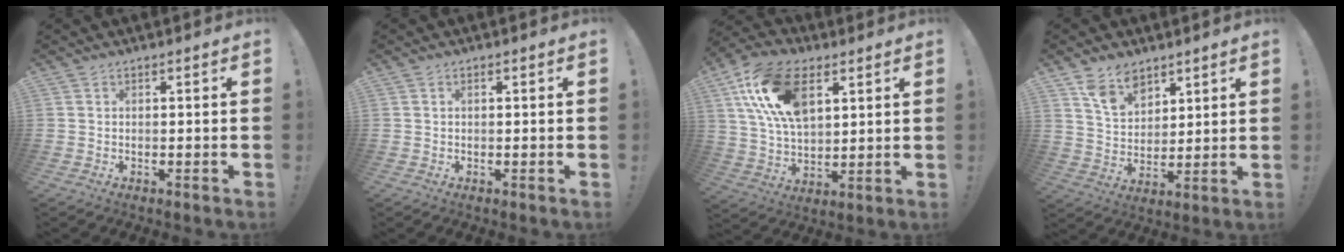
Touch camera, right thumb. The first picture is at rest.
{"total": 0.6, "force": [0.1, 0.3, 0.4], "torque": [-0.001, -0.001, -0.001]}
{"total": 19.4, "force": [8.0, 11.4, 13.4], "torque": [-0.257, -0.017, 0.147]}
{"total": 10.3, "force": [7.3, 6.2, 3.6], "torque": [-0.062, -0.041, 0.142]}